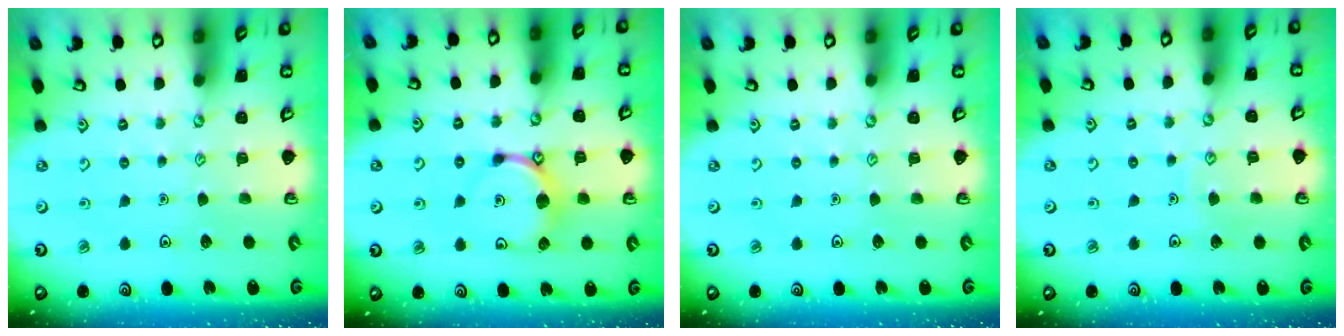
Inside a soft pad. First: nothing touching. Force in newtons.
{"total": 9.1, "press": 9.1, "slide": 0.4}
{"total": 0.0}
{"total": 4.7, "press": 4.7, "slide": 0.5}